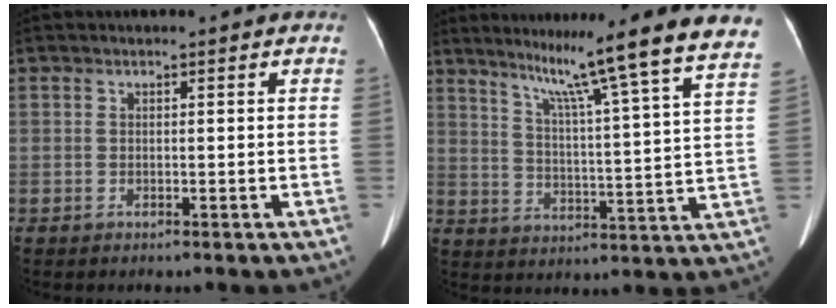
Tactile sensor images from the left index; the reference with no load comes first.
{"total": 19.5, "force": [16.1, -3.2, 10.4], "torque": [-0.160, -0.051, 0.205]}